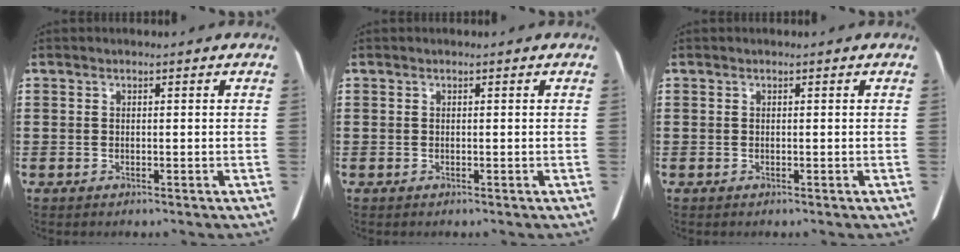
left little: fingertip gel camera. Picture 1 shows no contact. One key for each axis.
{"total": 0.0}
{"total": 0.0}